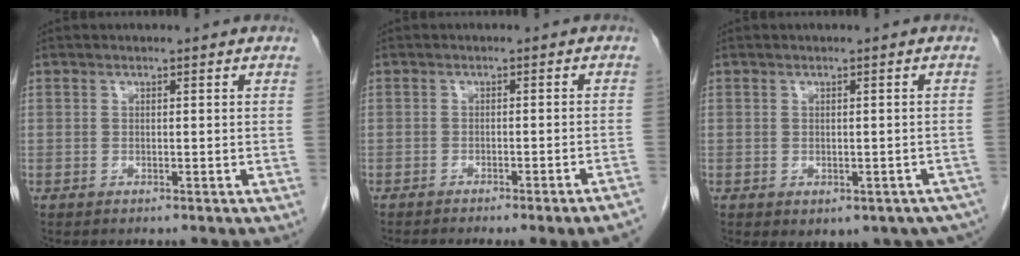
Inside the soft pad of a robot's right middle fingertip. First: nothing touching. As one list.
[{"total": 10.4, "force": [-9.1, -0.7, 5.0], "torque": [-0.035, -0.015, -0.107]}, {"total": 10.3, "force": [-6.7, 5.9, 5.2], "torque": [-0.065, -0.007, -0.067]}]